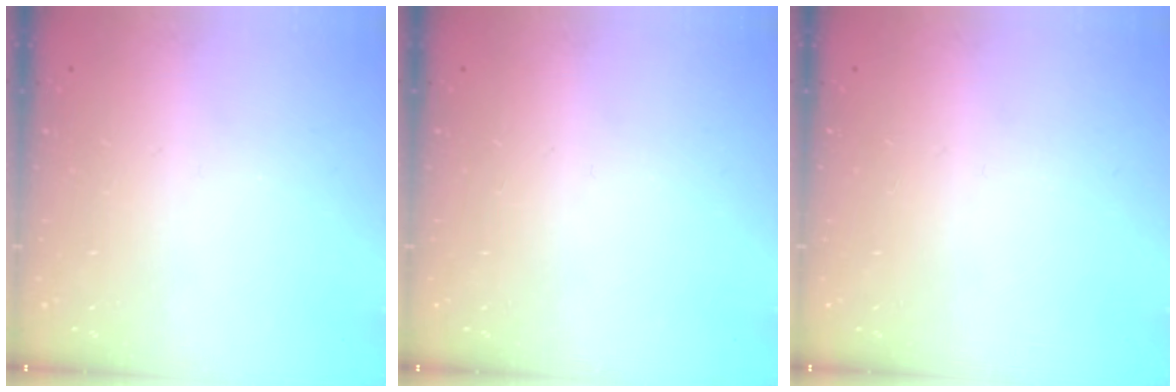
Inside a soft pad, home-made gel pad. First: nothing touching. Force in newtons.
{"total": 0.0}
{"total": 0.0}